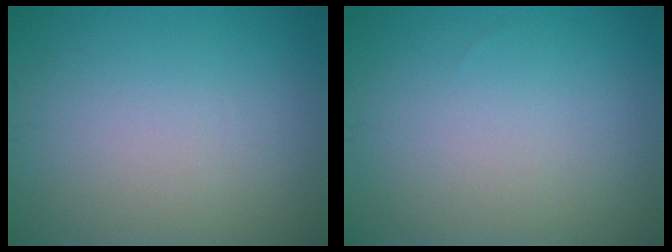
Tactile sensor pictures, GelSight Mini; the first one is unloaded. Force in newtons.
{"total": 0.0}